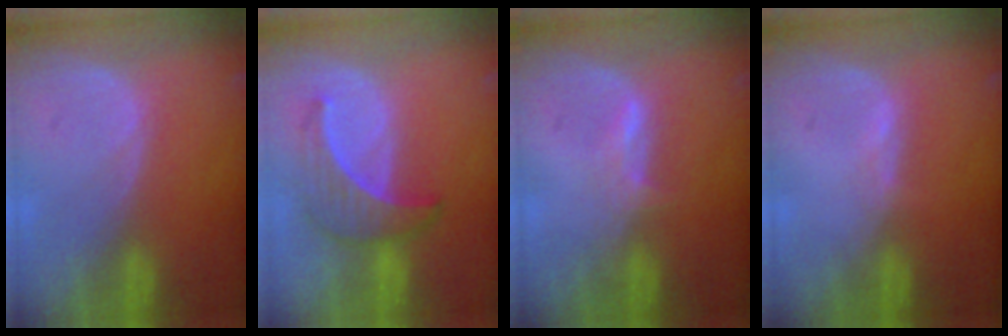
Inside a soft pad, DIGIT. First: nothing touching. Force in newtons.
{"total": 6.6, "press": 6.1, "slide": 2.5}
{"total": 2.1, "press": 2.0, "slide": 0.4}
{"total": 0.6, "press": 0.5, "slide": 0.3}